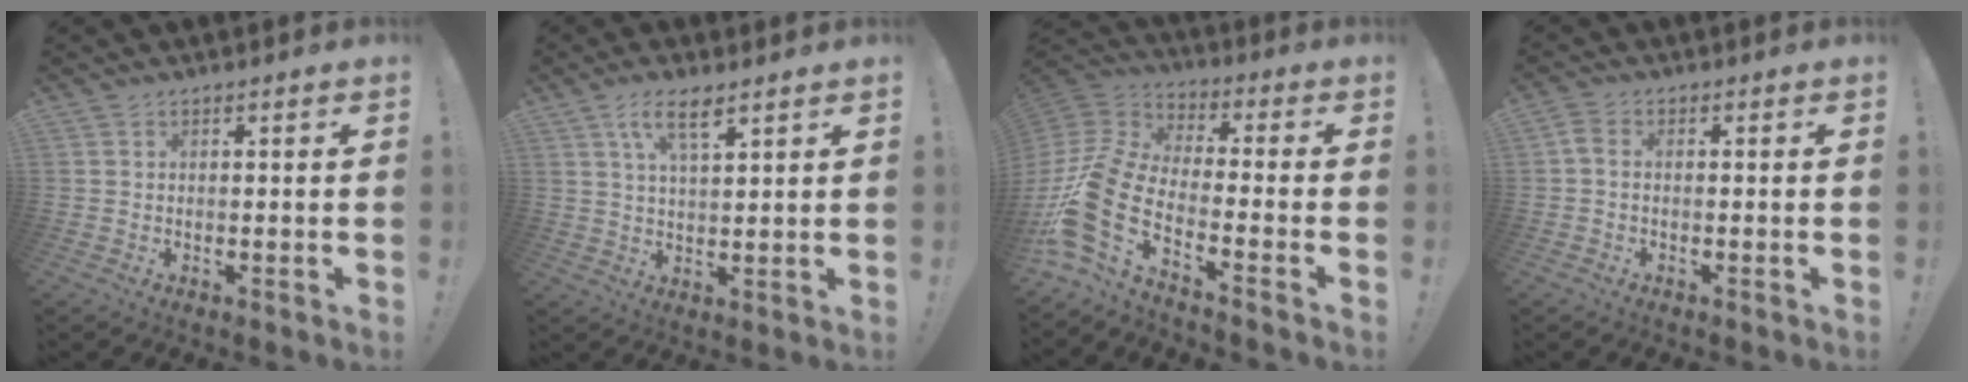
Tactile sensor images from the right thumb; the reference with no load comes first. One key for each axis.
{"total": 7.7, "fx": 4.3, "fy": 2.5, "fz": 5.9, "tx": -0.104, "ty": -0.012, "tz": 0.073}
{"total": 15.2, "fx": -6.5, "fy": 8.5, "fz": 10.8, "tx": -0.253, "ty": 0.014, "tz": -0.110}
{"total": 2.0, "fx": -0.1, "fy": 1.2, "fz": 1.6, "tx": -0.034, "ty": 0.007, "tz": 0.000}